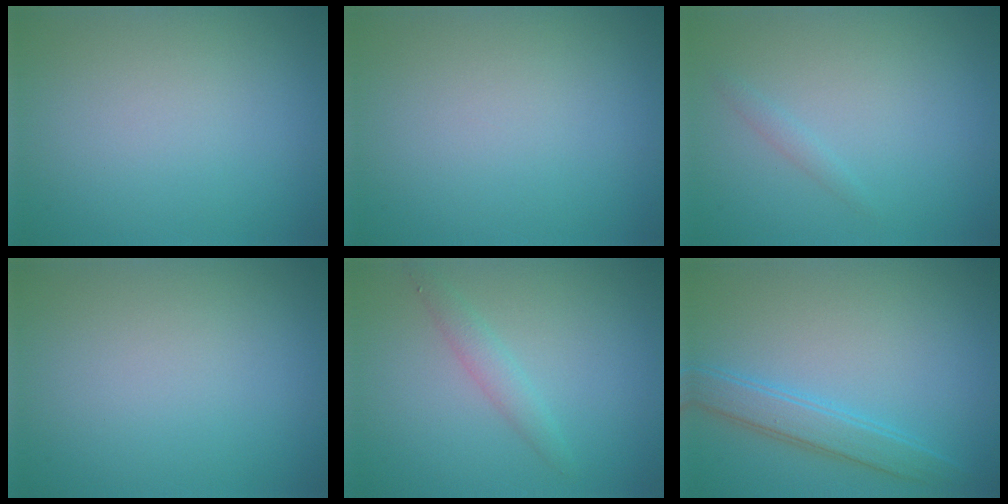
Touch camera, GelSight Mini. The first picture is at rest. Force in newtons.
{"total": 0.0}
{"total": 0.7, "press": 0.7, "slide": 0.0}
{"total": 0.0}
{"total": 1.6, "press": 1.6, "slide": 0.0}
{"total": 3.1, "press": 3.1, "slide": 0.1}